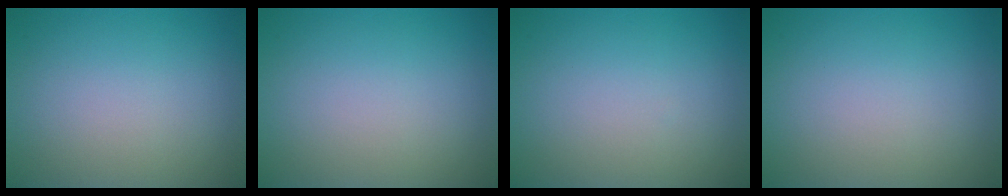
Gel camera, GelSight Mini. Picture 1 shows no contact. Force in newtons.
{"total": 0.0}
{"total": 0.0}
{"total": 0.0}